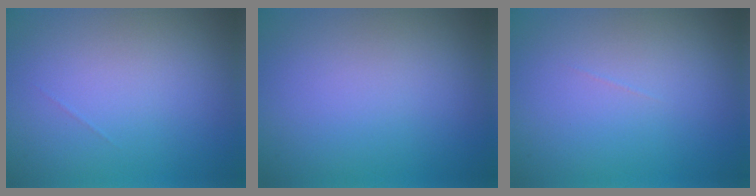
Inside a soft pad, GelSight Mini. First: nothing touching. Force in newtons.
{"total": 0.0}
{"total": 0.0}